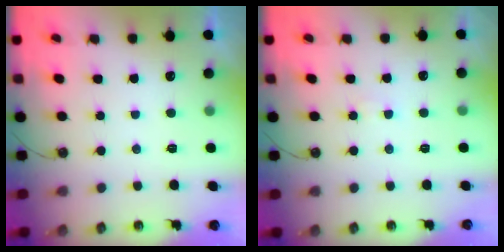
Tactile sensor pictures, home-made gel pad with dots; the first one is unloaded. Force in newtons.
{"total": 1.2, "press": 1.1, "slide": 0.2}